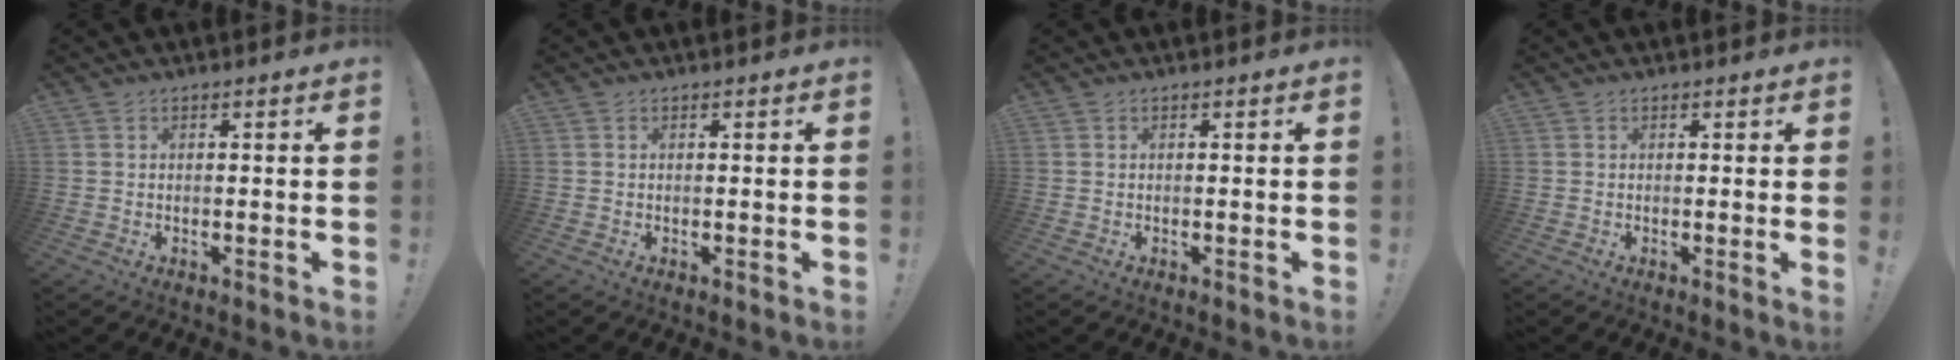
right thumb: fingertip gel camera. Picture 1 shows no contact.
{"total": 0.0}
{"total": 0.0}
{"total": 1.0, "force": [0.5, -0.4, 0.8], "torque": [-0.009, -0.005, 0.005]}